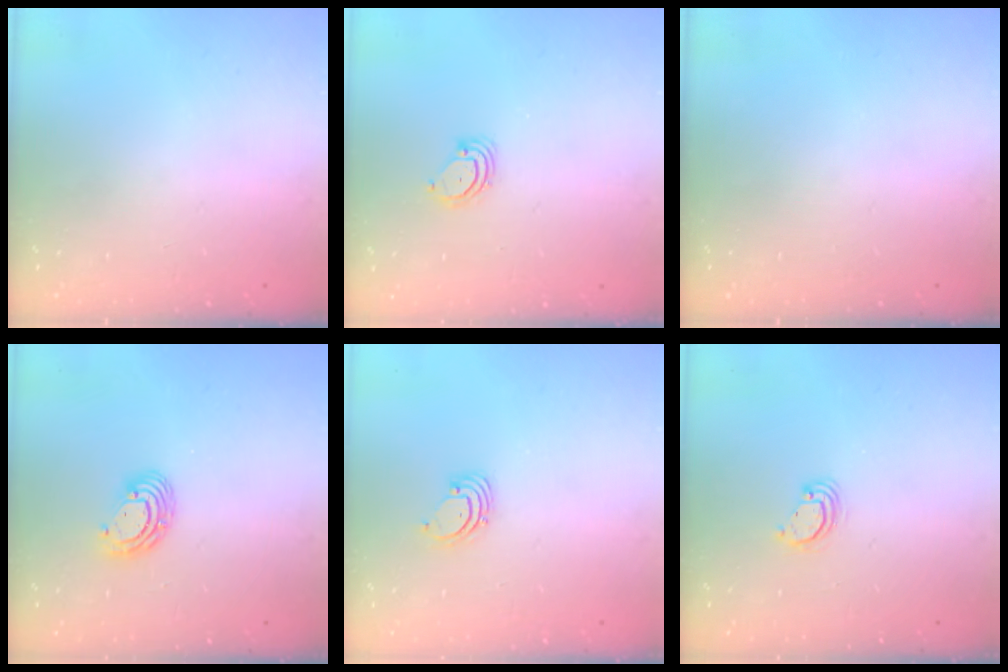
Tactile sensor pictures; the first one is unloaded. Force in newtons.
{"total": 3.1, "press": 3.1, "slide": 0.3}
{"total": 0.0}
{"total": 6.7, "press": 6.6, "slide": 0.8}
{"total": 1.5, "press": 1.5, "slide": 0.1}
{"total": 3.2, "press": 3.2, "slide": 0.2}